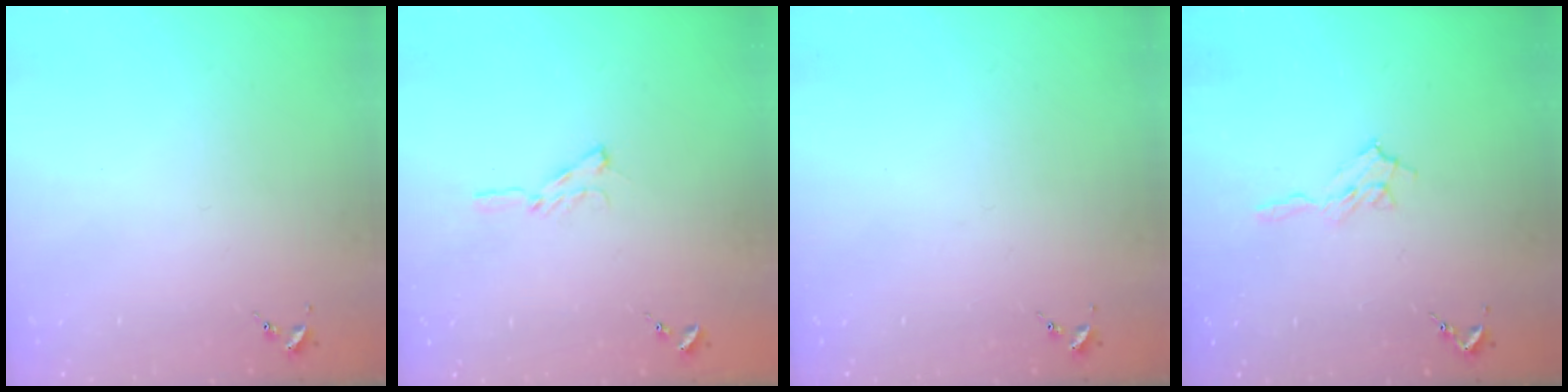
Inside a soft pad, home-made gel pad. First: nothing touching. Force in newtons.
{"total": 5.8, "press": 5.8, "slide": 0.6}
{"total": 0.0}
{"total": 6.5, "press": 6.5, "slide": 0.8}